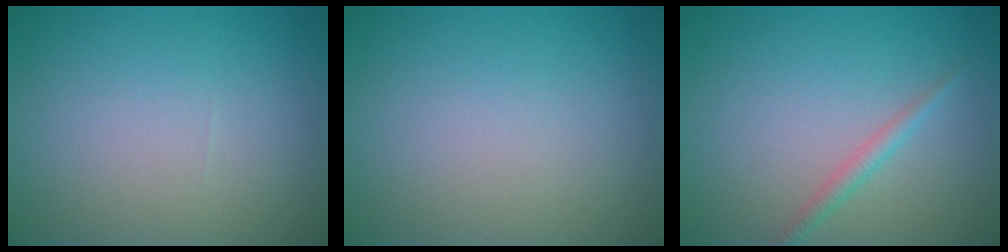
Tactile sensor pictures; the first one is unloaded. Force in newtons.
{"total": 0.0}
{"total": 1.4, "press": 1.4, "slide": 0.1}